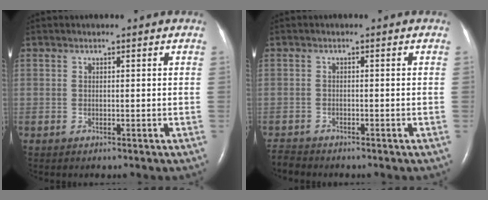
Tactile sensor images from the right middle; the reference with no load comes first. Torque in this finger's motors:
{"motor_torque": [0.23, -0.28, -0.04, -0.01]}